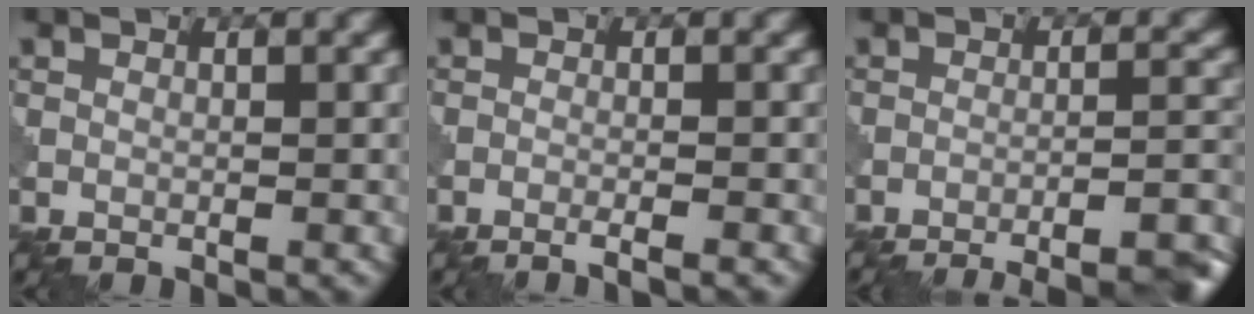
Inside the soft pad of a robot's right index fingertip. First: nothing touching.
{"total": 2.0, "force": [-1.3, 0.3, 1.5], "torque": [-0.014, 0.004, -0.033]}
{"total": 11.2, "force": [-9.7, 2.5, 4.9], "torque": [-0.037, 0.013, -0.106]}